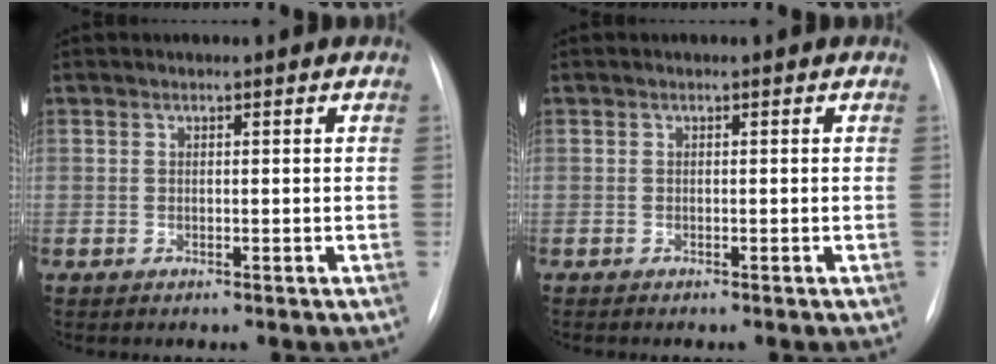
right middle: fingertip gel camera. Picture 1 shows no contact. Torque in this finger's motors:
{"motor_torque": [-0.03, 0.00, 0.00, -0.05]}